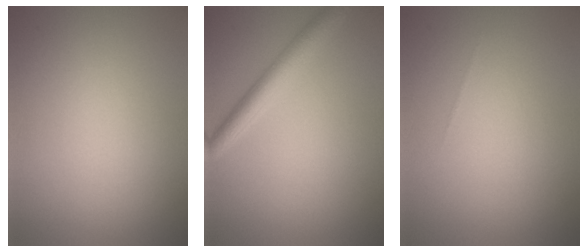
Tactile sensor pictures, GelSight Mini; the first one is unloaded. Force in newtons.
{"total": 3.1, "press": 3.1, "slide": 0.1}
{"total": 0.0}